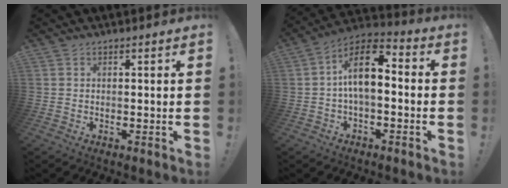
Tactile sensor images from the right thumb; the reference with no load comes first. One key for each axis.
{"total": 12.1, "fx": 1.0, "fy": 6.0, "fz": 10.5, "tx": -0.176, "ty": 0.006, "tz": 0.015}